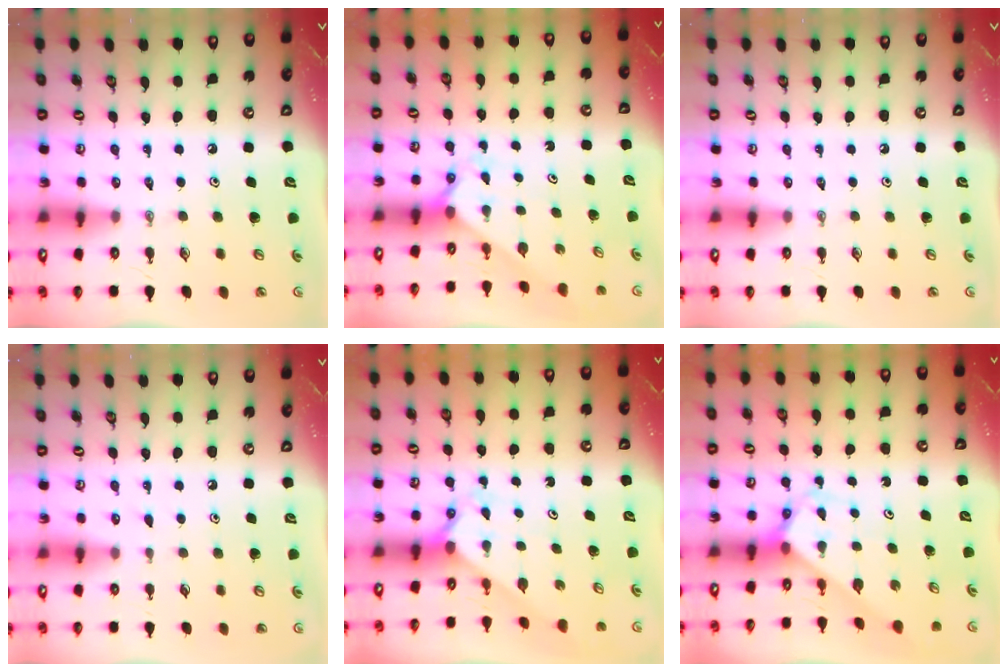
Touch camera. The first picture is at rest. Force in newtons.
{"total": 2.1, "press": 2.1, "slide": 0.3}
{"total": 0.0}
{"total": 4.6, "press": 4.5, "slide": 0.5}
{"total": 2.0, "press": 2.0, "slide": 0.2}
{"total": 2.9, "press": 2.9, "slide": 0.1}